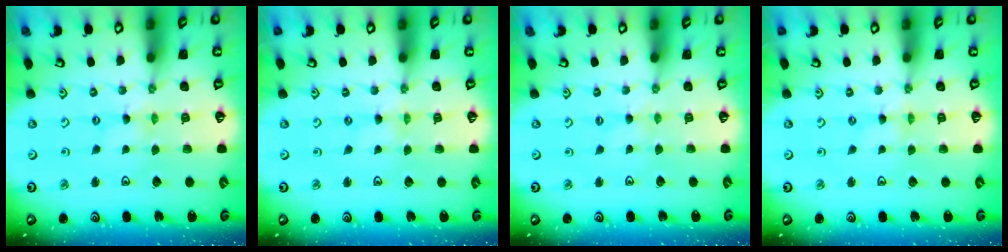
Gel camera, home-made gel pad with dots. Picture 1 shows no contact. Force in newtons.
{"total": 0.0}
{"total": 1.9, "press": 1.9, "slide": 0.4}
{"total": 0.0}